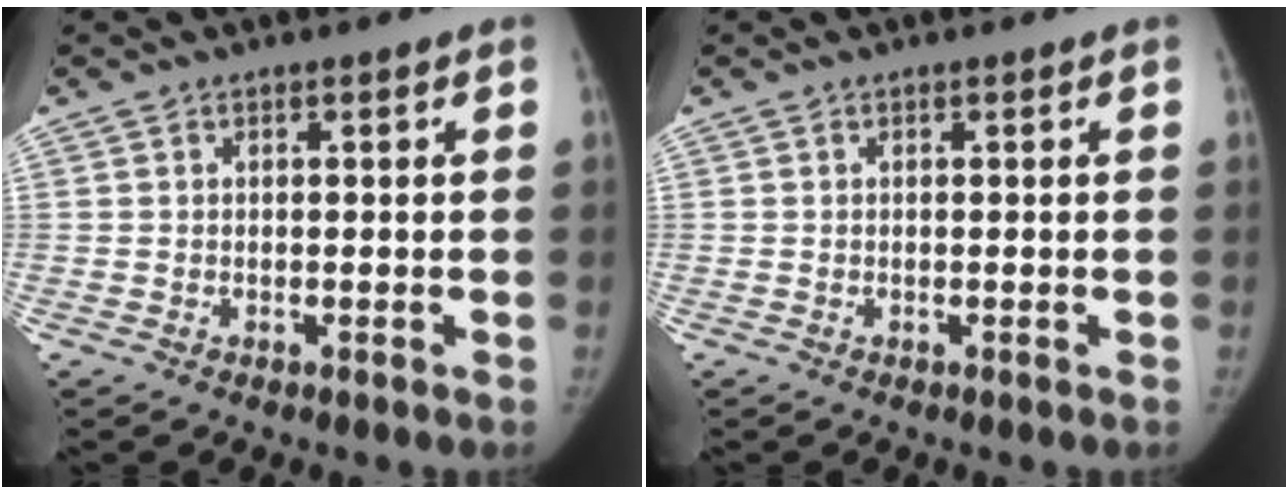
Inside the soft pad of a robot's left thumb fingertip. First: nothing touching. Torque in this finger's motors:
{"motor_torque": [0.01, 0.01, 0.16, -0.04, 0.02]}